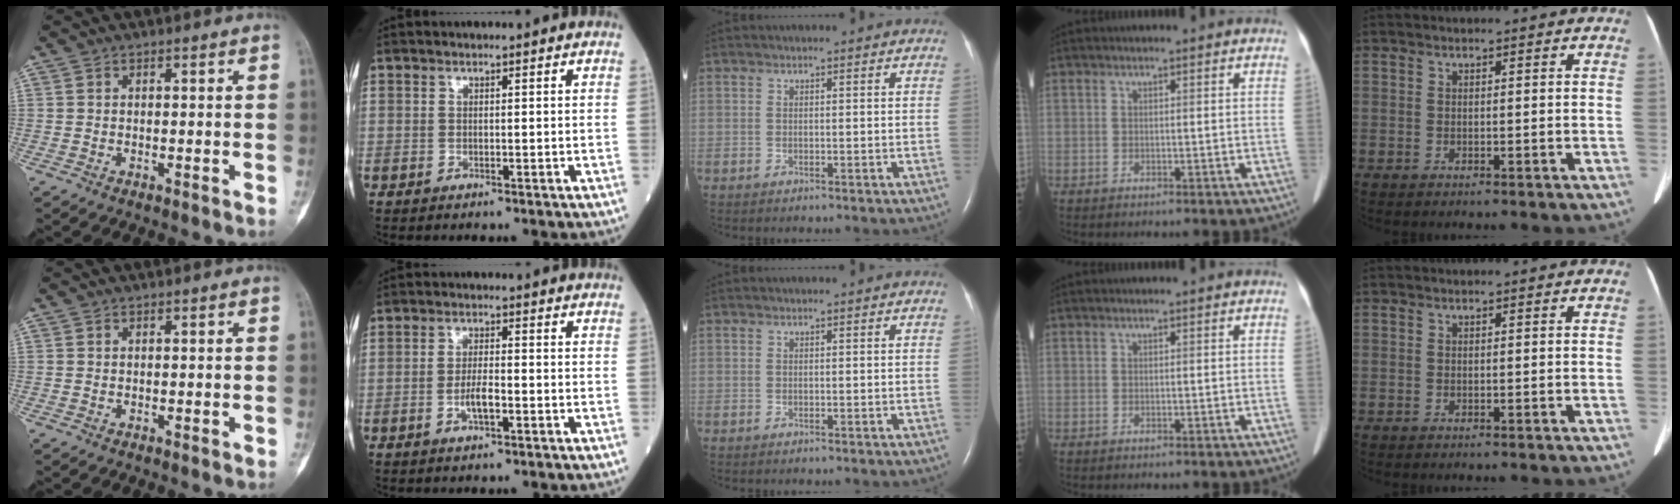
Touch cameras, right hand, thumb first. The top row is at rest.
{"index": {"total": 3.5, "force": [-1.3, 0.7, 3.1], "torque": [-0.065, 0.000, -0.025]}}